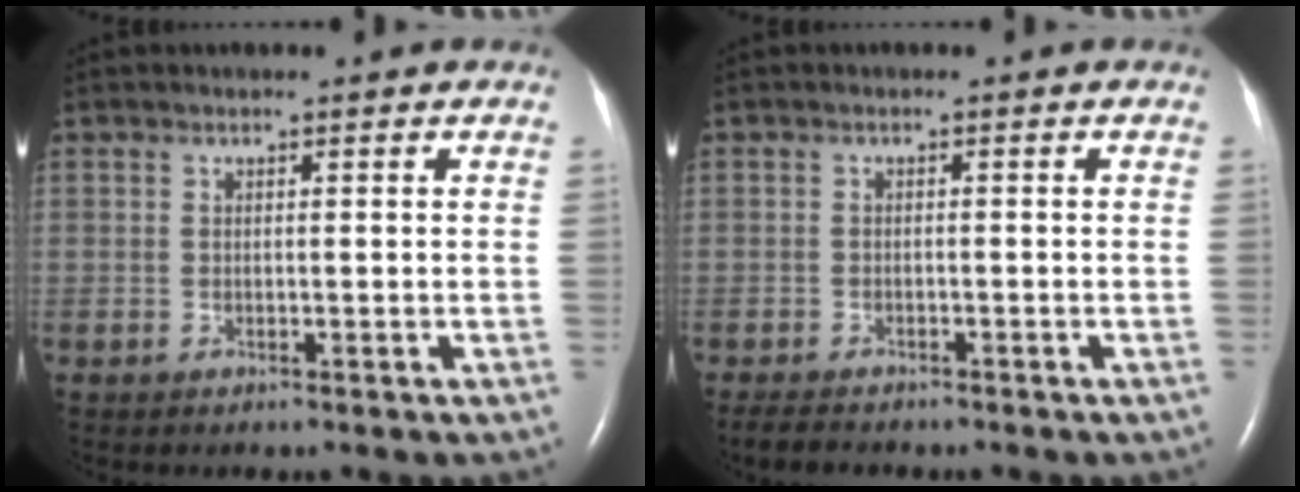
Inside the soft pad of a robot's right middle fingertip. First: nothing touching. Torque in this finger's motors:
{"motor_torque": [0.39, -0.30, 0.07, 0.02]}